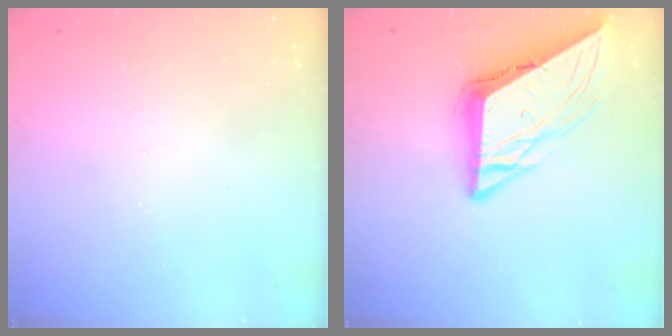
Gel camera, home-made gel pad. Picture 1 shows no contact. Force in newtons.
{"total": 12.0, "press": 12.0, "slide": 1.3}